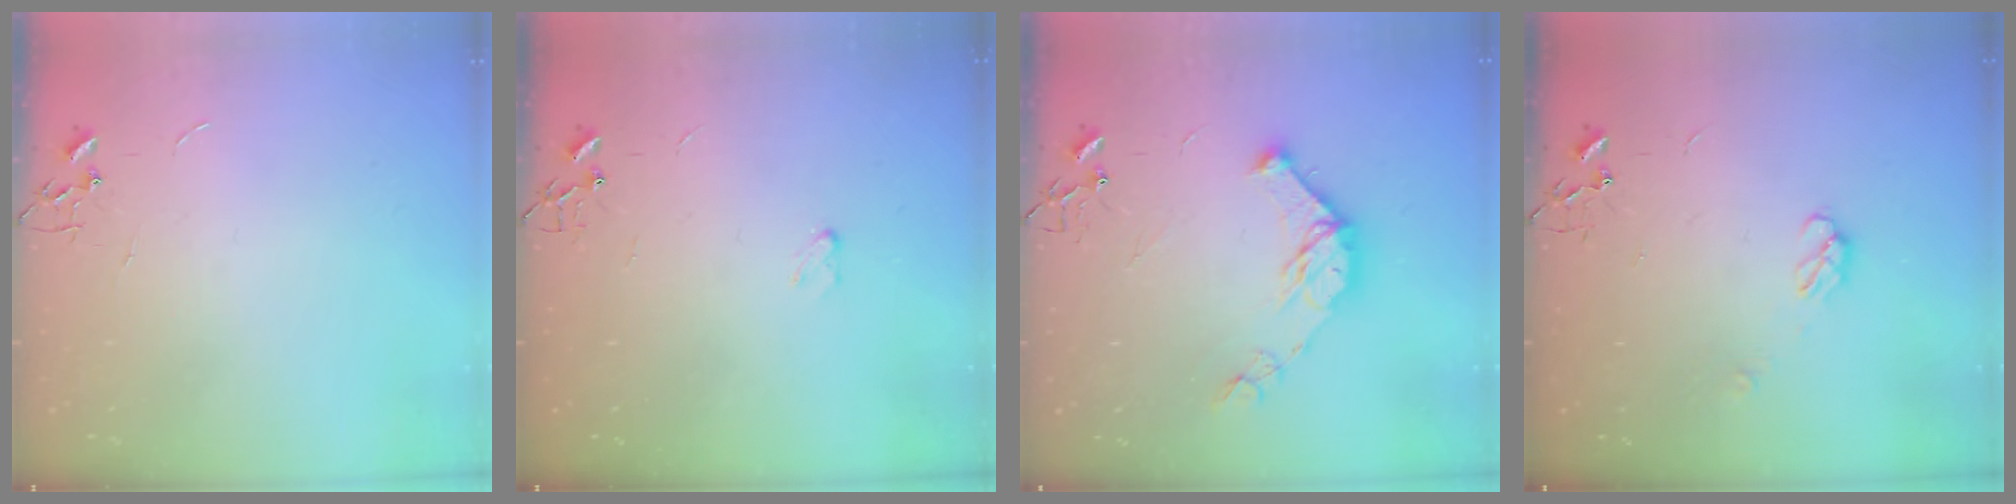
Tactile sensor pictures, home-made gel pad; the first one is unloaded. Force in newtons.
{"total": 2.9, "press": 2.8, "slide": 0.4}
{"total": 13.7, "press": 13.7, "slide": 0.7}
{"total": 5.1, "press": 5.1, "slide": 0.5}